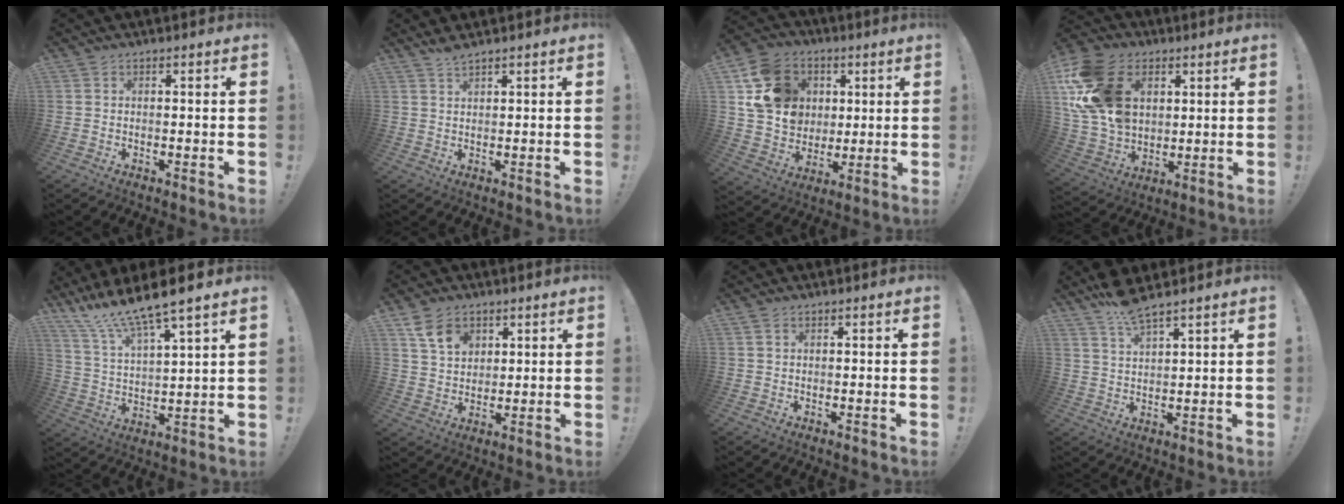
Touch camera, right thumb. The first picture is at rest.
{"total": 2.5, "force": [2.3, 0.2, 1.1], "torque": [-0.020, -0.010, 0.040]}
{"total": 16.9, "force": [4.8, 14.3, 7.5], "torque": [-0.119, -0.001, 0.109]}
{"total": 22.8, "force": [6.9, 16.4, 14.3], "torque": [-0.277, -0.019, 0.135]}
{"total": 11.2, "force": [9.9, -0.7, 5.0], "torque": [-0.116, -0.079, 0.170]}
{"total": 8.4, "force": [4.7, 5.6, 4.0], "torque": [-0.063, -0.015, 0.090]}
{"total": 0.6, "force": [0.3, 0.4, 0.4], "torque": [-0.008, 0.000, 0.006]}
{"total": 7.2, "force": [6.0, 1.3, 3.8], "torque": [-0.072, -0.030, 0.108]}